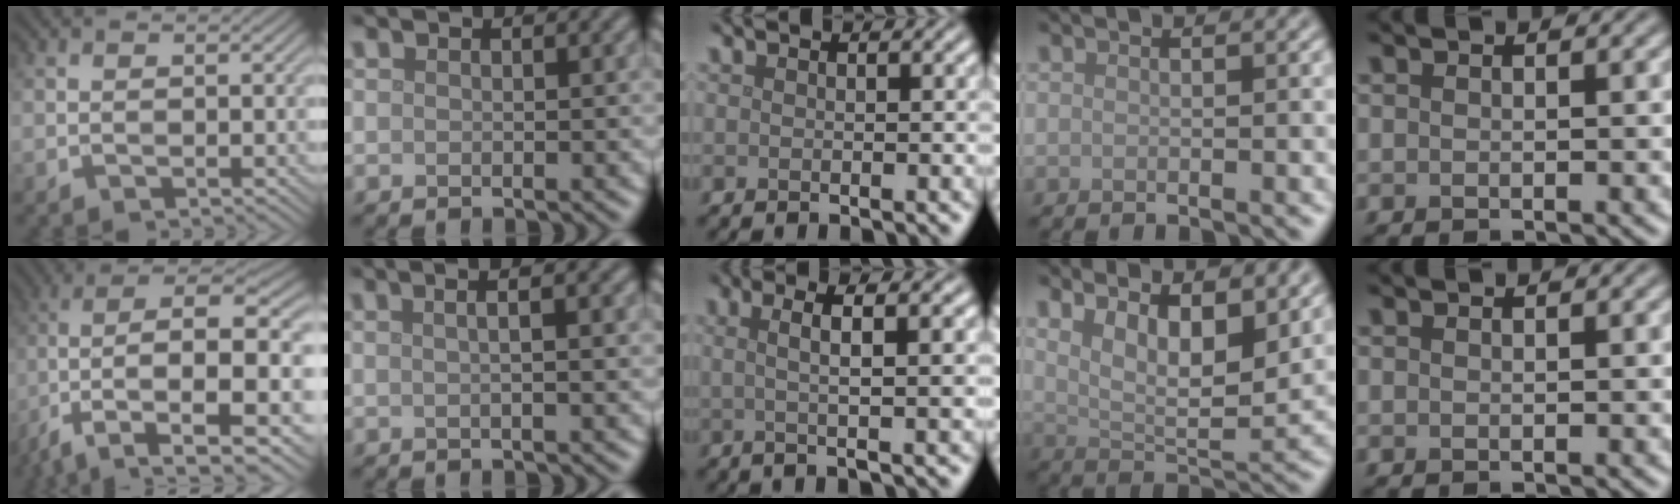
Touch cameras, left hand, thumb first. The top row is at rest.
{"thumb": {"total": 15.7, "force": [0.0, 8.1, 13.5], "torque": [-0.277, -0.027, 0.024]}, "index": {"total": 4.2, "force": [1.3, 1.9, 3.5], "torque": [-0.022, 0.020, -0.009]}, "middle": {"total": 4.5, "force": [1.0, 1.0, 4.3], "torque": [-0.065, 0.008, 0.013]}, "ring": {"total": 8.6, "force": [4.1, 3.3, 6.8], "torque": [-0.113, -0.004, 0.070]}}